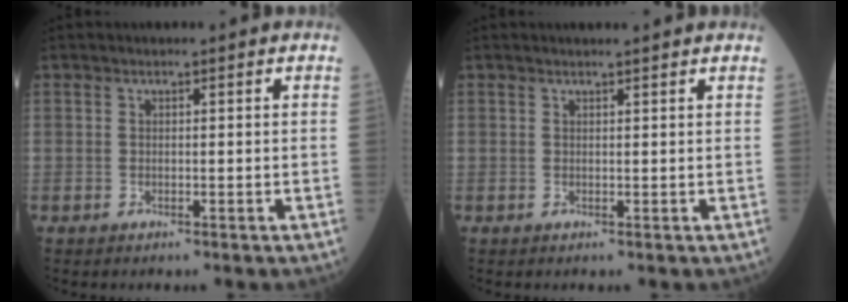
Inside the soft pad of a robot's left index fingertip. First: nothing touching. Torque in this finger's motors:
{"motor_torque": [0.10, 0.00, -0.02, 0.00]}